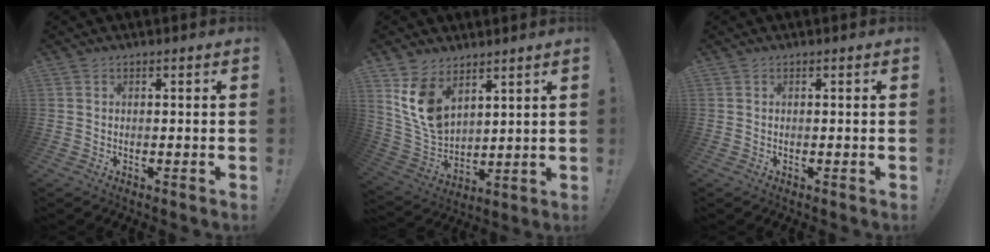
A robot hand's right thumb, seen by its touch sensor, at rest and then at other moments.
{"total": 11.8, "force": [6.8, 7.6, 6.0], "torque": [-0.120, -0.047, 0.136]}
{"total": 0.0}